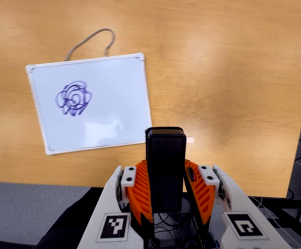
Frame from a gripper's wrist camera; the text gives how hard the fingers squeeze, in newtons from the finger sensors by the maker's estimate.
{"total": 4.1, "left": 2.7, "right": 5.5}